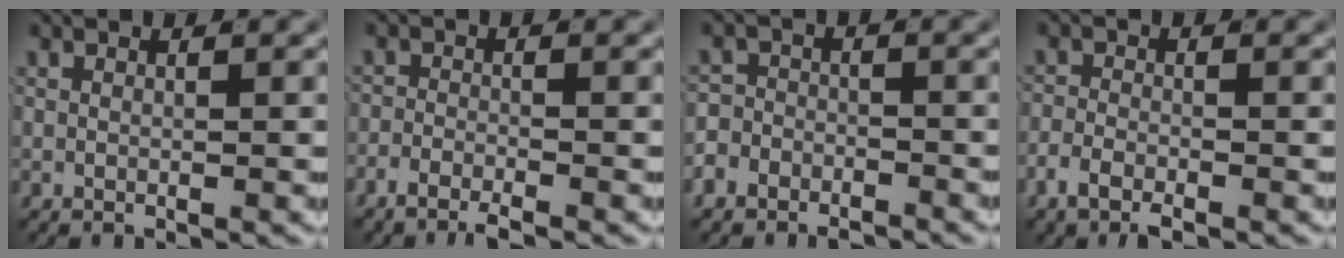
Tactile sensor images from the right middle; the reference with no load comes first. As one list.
[{"total": 2.4, "force": [-2.1, 0.5, 1.0], "torque": [-0.014, 0.002, -0.044]}, {"total": 4.0, "force": [-3.3, 2.3, 0.5], "torque": [0.007, -0.005, -0.062]}, {"total": 2.4, "force": [-1.7, 1.0, 1.4], "torque": [-0.023, 0.000, -0.033]}]